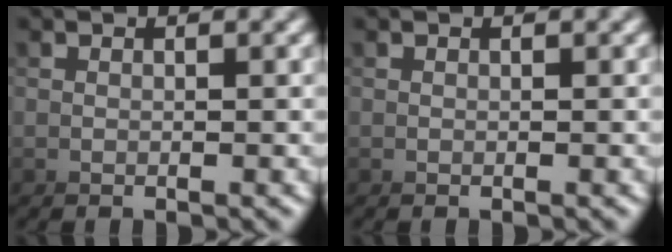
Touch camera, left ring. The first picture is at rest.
{"total": 0.0}